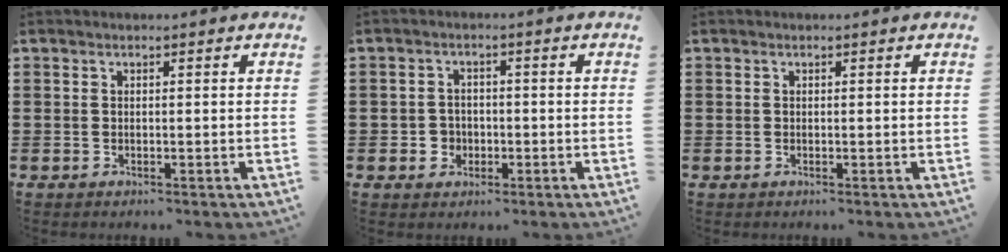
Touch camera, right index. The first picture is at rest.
{"total": 2.7, "force": [-1.0, 2.4, 0.8], "torque": [-0.022, 0.004, -0.023]}
{"total": 0.0}